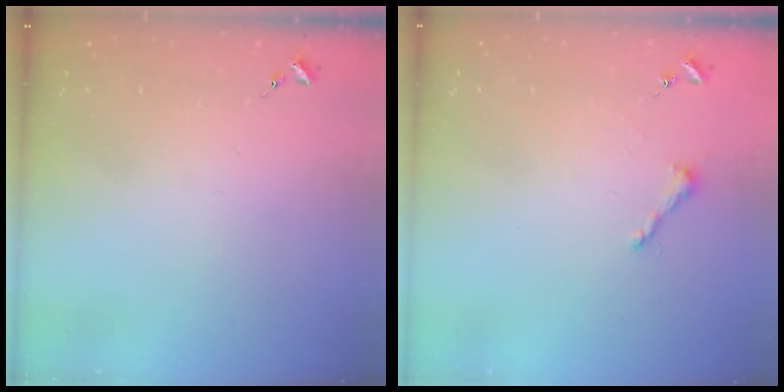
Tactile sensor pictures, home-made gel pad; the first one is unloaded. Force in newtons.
{"total": 3.9, "press": 3.9, "slide": 0.3}